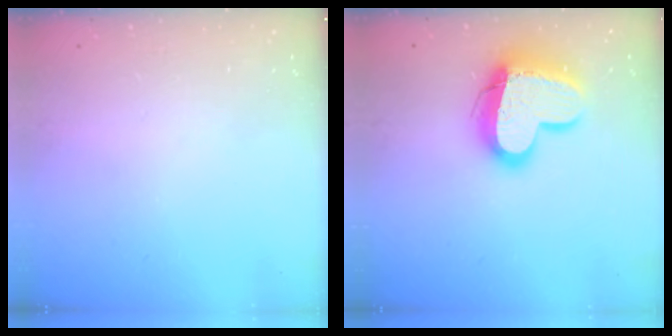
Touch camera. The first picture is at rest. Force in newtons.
{"total": 16.9, "press": 16.8, "slide": 1.5}